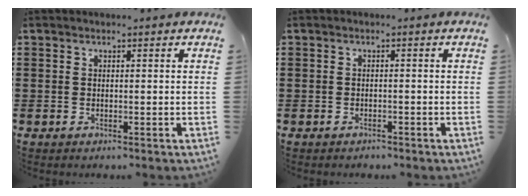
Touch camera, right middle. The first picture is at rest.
{"total": 0.8, "force": [-0.8, 0.3, 0.0], "torque": [-0.001, 0.001, -0.017]}